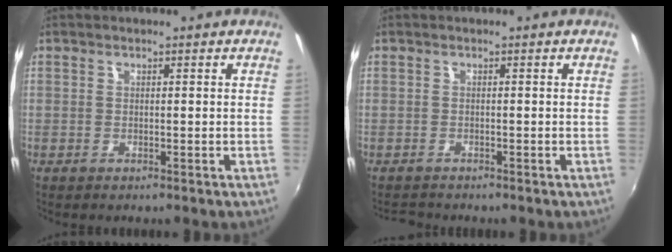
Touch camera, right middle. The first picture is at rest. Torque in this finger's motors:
{"motor_torque": [-0.55, 0.20, -0.22, -0.06]}